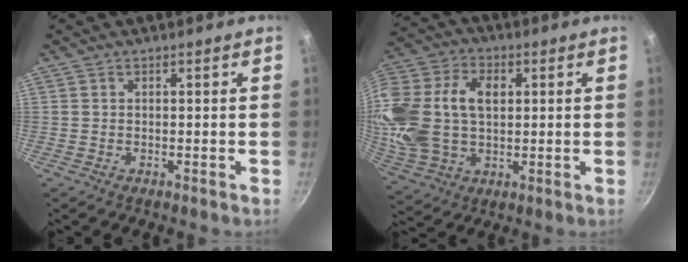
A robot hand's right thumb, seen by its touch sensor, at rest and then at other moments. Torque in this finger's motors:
{"motor_torque": [1.77, 1.79, 0.23, -0.11, 0.63]}